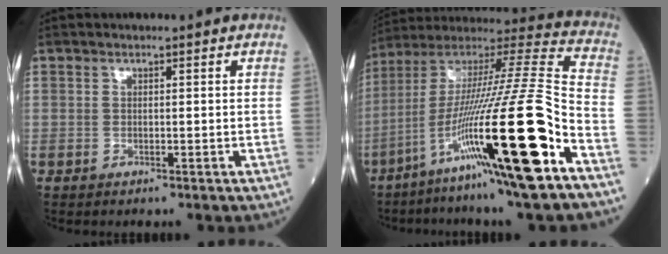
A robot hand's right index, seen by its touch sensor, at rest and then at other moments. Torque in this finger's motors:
{"motor_torque": [1.08, -0.51, 0.62, 0.21]}